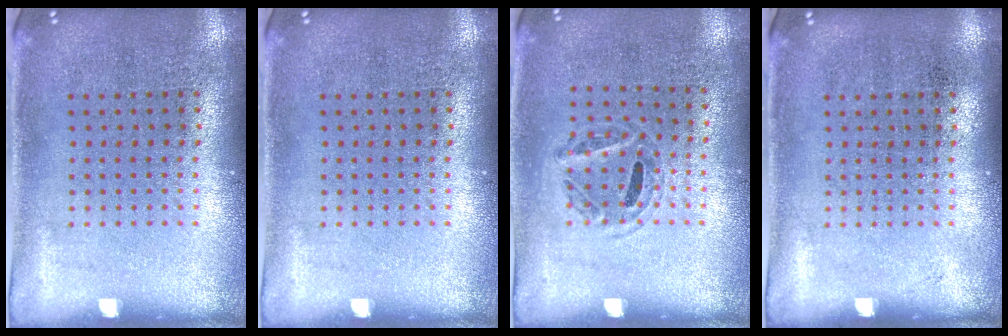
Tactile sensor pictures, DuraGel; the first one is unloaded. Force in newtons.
{"total": 0.0}
{"total": 1.0, "press": 0.7, "slide": 0.7}
{"total": 0.0}